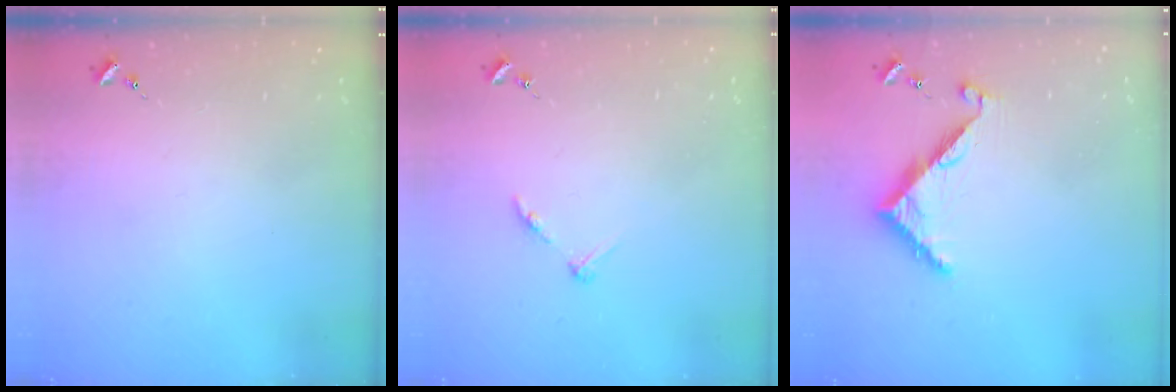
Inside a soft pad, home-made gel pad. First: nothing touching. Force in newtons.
{"total": 5.2, "press": 5.2, "slide": 0.6}
{"total": 7.8, "press": 7.8, "slide": 0.1}